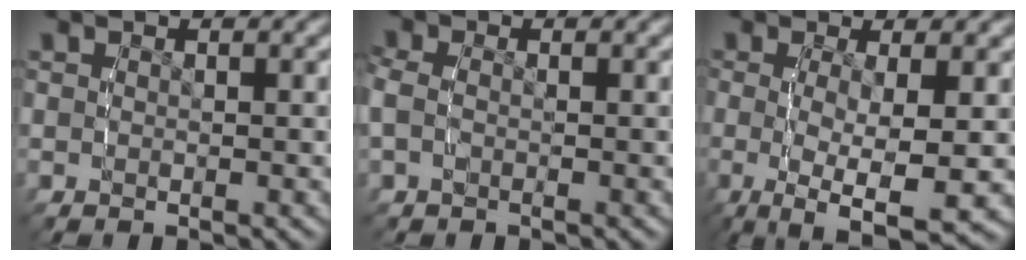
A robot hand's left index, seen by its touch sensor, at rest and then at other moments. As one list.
[{"total": 2.2, "force": [-0.3, 1.9, 1.2], "torque": [-0.039, -0.005, -0.004]}, {"total": 8.0, "force": [-4.3, 3.3, 6.0], "torque": [-0.130, -0.050, -0.045]}]